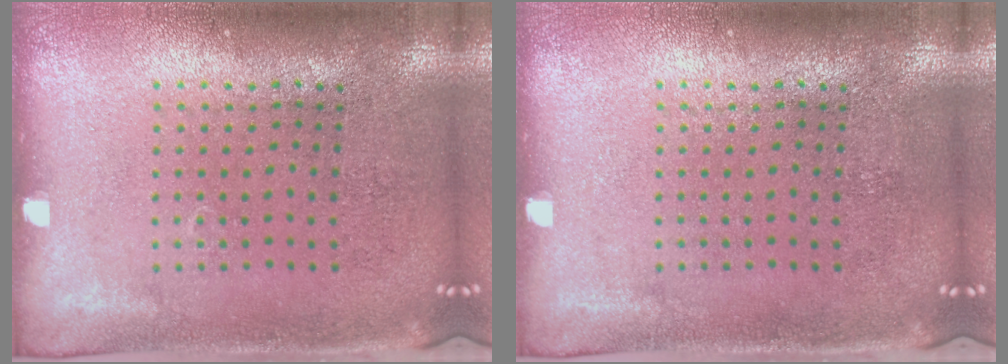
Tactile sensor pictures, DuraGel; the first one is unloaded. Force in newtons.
{"total": 0.0}